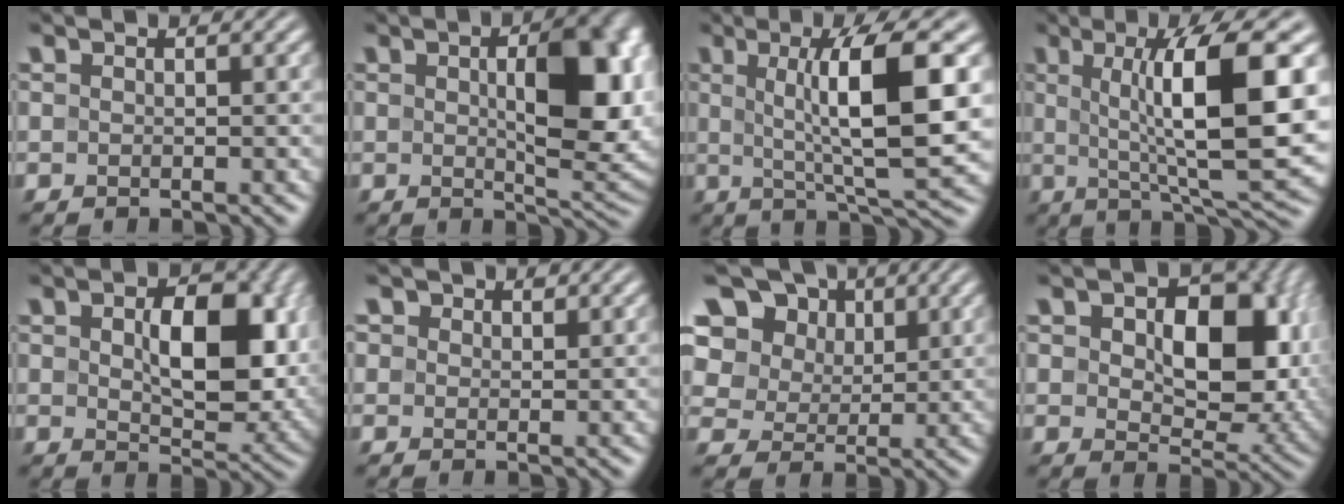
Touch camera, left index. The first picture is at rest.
{"total": 10.0, "force": [1.2, 4.3, 8.9], "torque": [-0.121, -0.001, 0.024]}
{"total": 10.3, "force": [1.8, 2.2, 10.0], "torque": [-0.141, 0.001, 0.034]}
{"total": 11.8, "force": [2.0, 2.6, 11.3], "torque": [-0.164, 0.004, 0.037]}
{"total": 9.0, "force": [1.0, 5.0, 7.4], "torque": [-0.114, -0.006, 0.022]}
{"total": 1.9, "force": [1.2, 1.3, 0.6], "torque": [-0.011, 0.001, 0.010]}
{"total": 12.5, "force": [6.6, 8.8, 6.0], "torque": [-0.140, 0.025, 0.118]}
{"total": 12.0, "force": [1.9, 7.6, 9.1], "torque": [-0.123, -0.005, 0.040]}